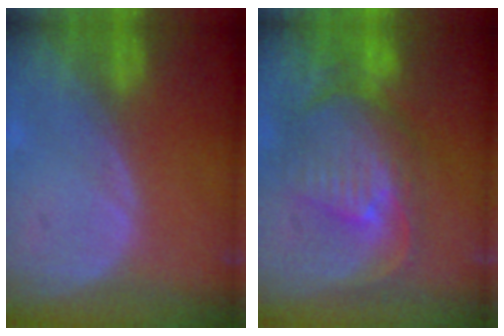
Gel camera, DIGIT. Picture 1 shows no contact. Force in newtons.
{"total": 10.9, "press": 9.6, "slide": 5.3}